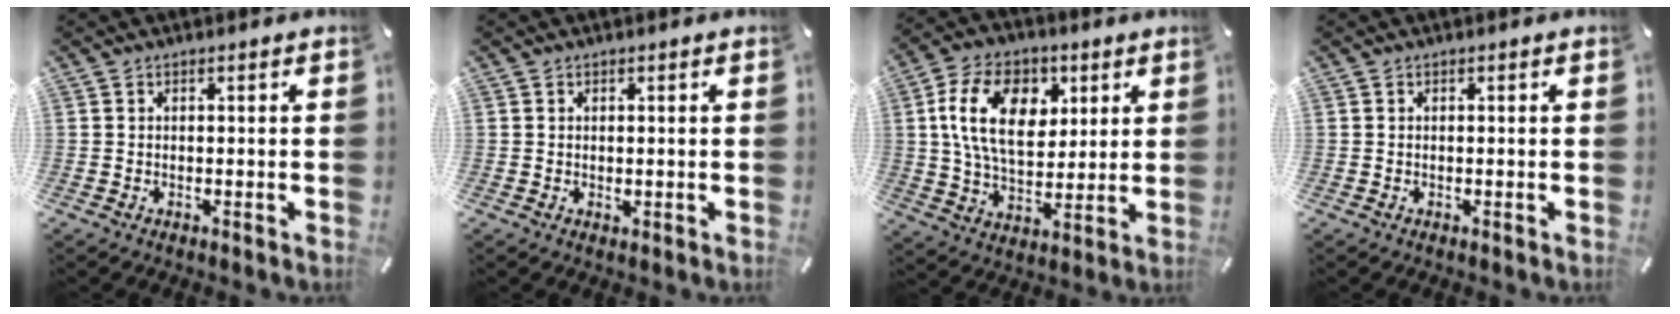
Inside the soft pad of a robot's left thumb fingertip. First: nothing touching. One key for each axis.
{"total": 0.5, "fx": 0.1, "fy": 0.4, "fz": 0.3, "tx": -0.005, "ty": 0.001, "tz": 0.002}
{"total": 16.1, "fx": 4.6, "fy": 10.9, "fz": 11.0, "tx": -0.196, "ty": 0.014, "tz": 0.081}
{"total": 0.0}